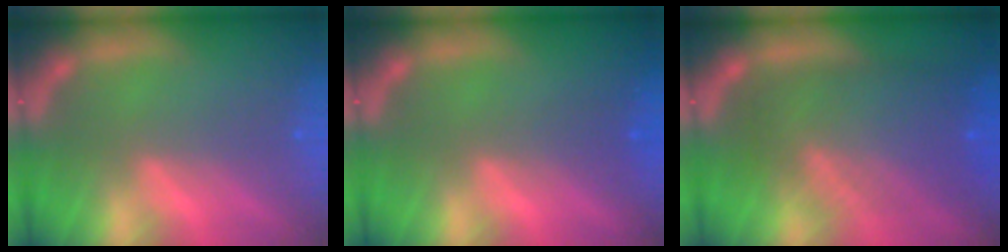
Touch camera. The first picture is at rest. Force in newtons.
{"total": 1.5}
{"total": 9.6}